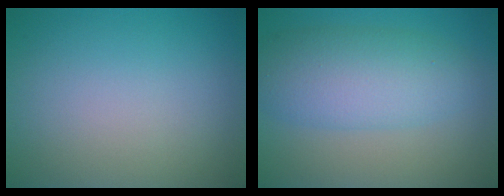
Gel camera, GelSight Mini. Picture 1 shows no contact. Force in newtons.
{"total": 6.1, "press": 6.1, "slide": 0.2}